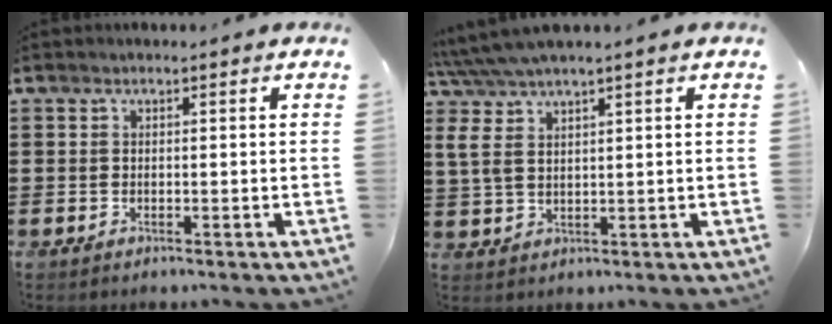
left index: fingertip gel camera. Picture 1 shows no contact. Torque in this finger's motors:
{"motor_torque": [1.00, -1.14, 0.86, 0.21]}